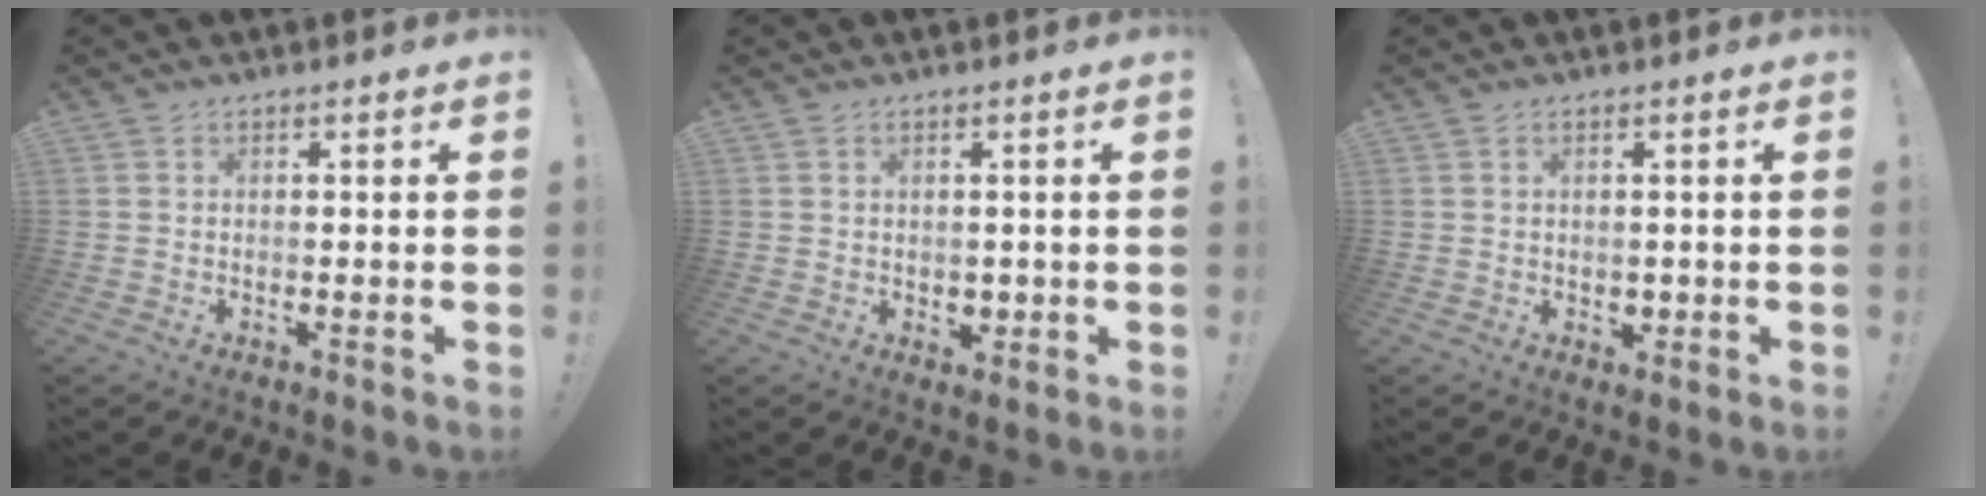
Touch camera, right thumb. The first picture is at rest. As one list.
[{"total": 2.5, "force": [0.7, 2.3, 0.8], "torque": [0.000, -0.005, 0.012]}, {"total": 1.8, "force": [0.6, 1.7, 0.4], "torque": [0.010, -0.007, 0.008]}]